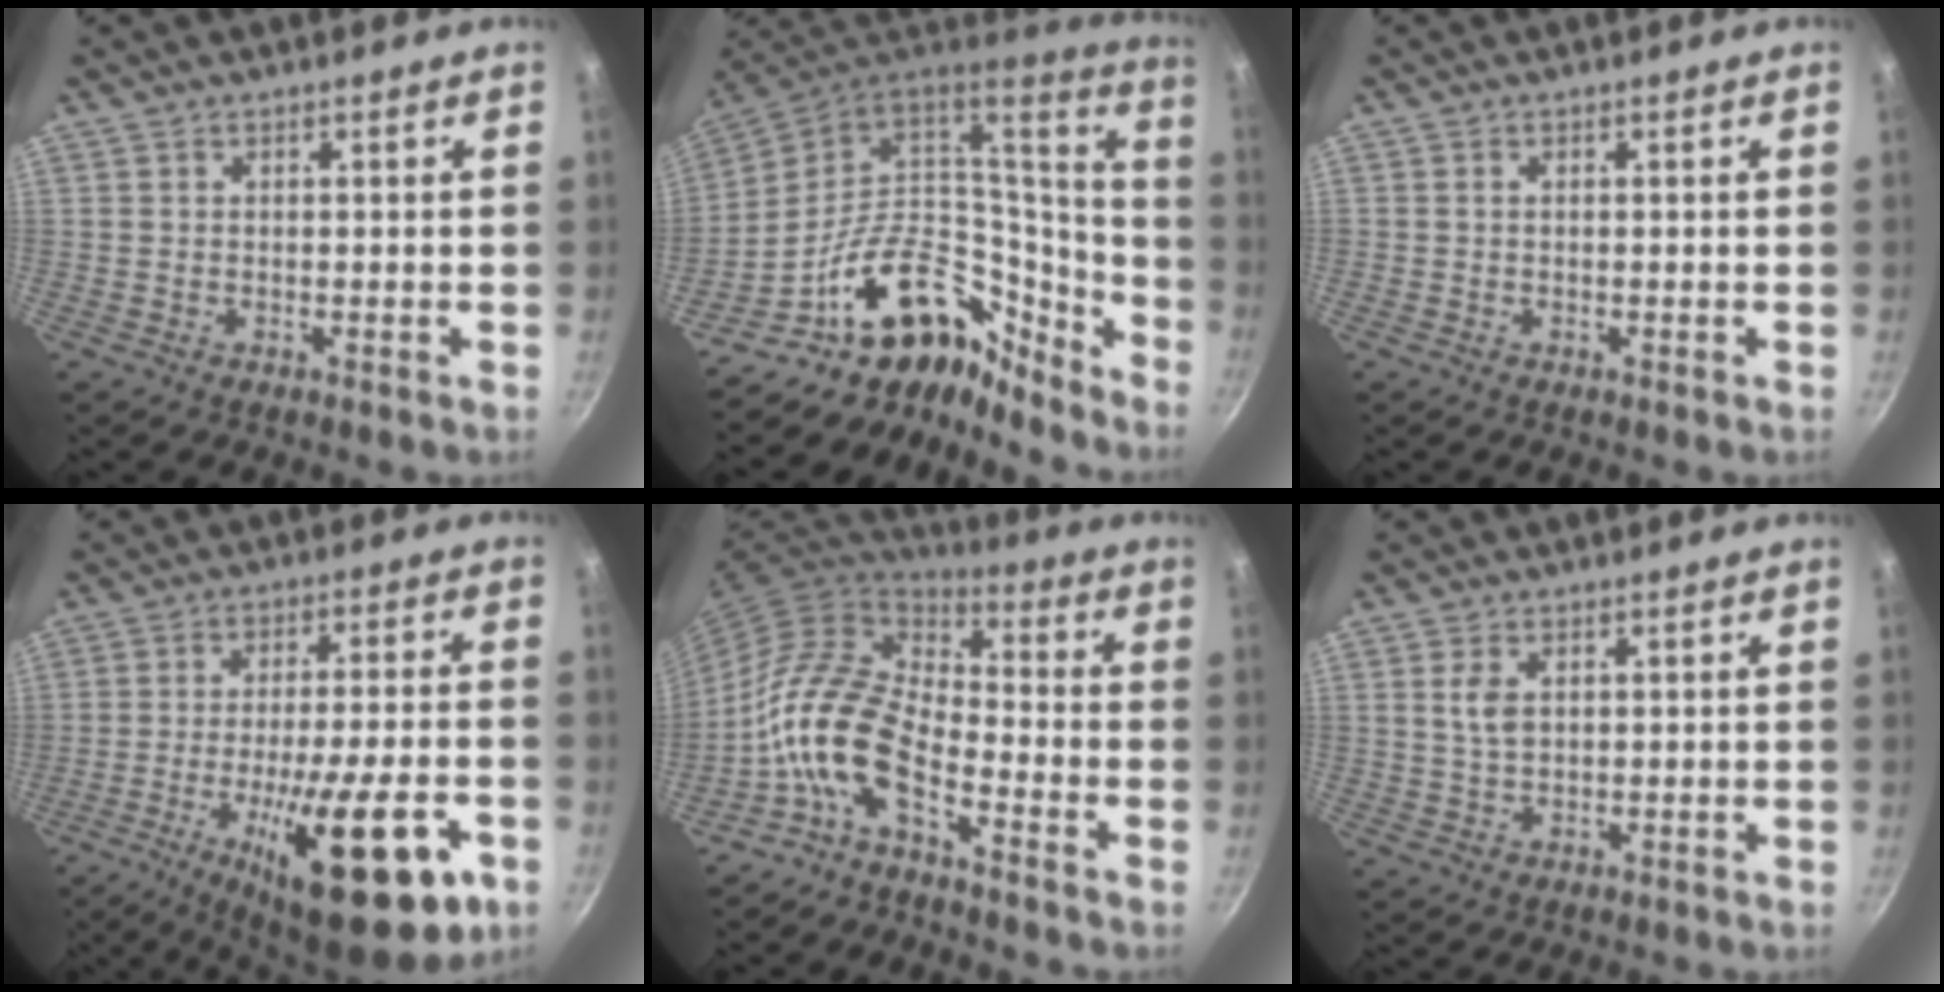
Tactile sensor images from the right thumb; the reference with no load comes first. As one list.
[{"total": 23.6, "force": [-12.3, 15.3, 13.1], "torque": [-0.154, 0.110, -0.194]}, {"total": 0.0}, {"total": 22.6, "force": [-9.2, 6.4, 19.7], "torque": [-0.273, 0.018, -0.134]}, {"total": 14.1, "force": [-6.7, 6.9, 10.3], "torque": [-0.192, 0.067, -0.154]}, {"total": 3.6, "force": [0.9, 2.3, 2.7], "torque": [-0.049, -0.003, 0.020]}]